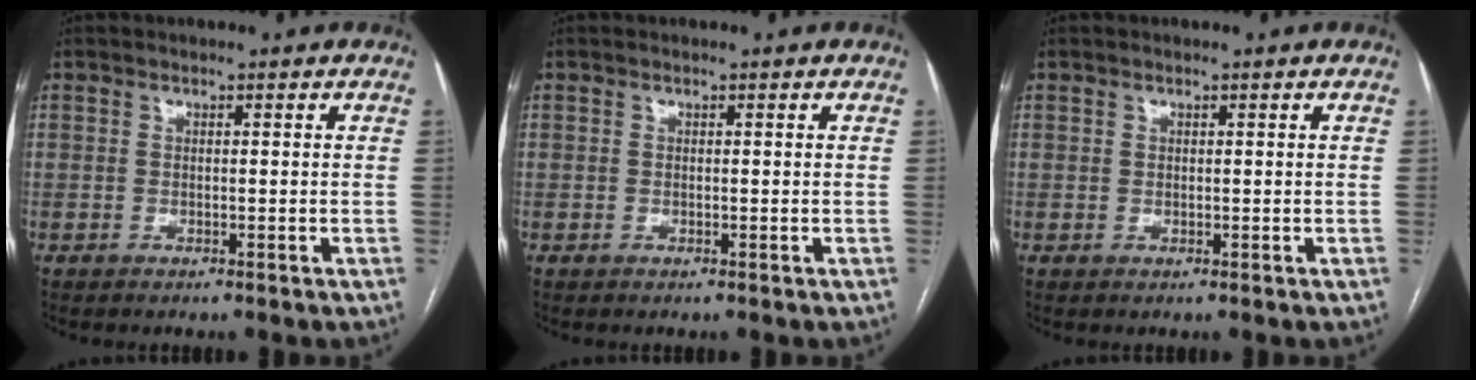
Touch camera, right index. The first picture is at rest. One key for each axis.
{"total": 0.0}
{"total": 0.0}